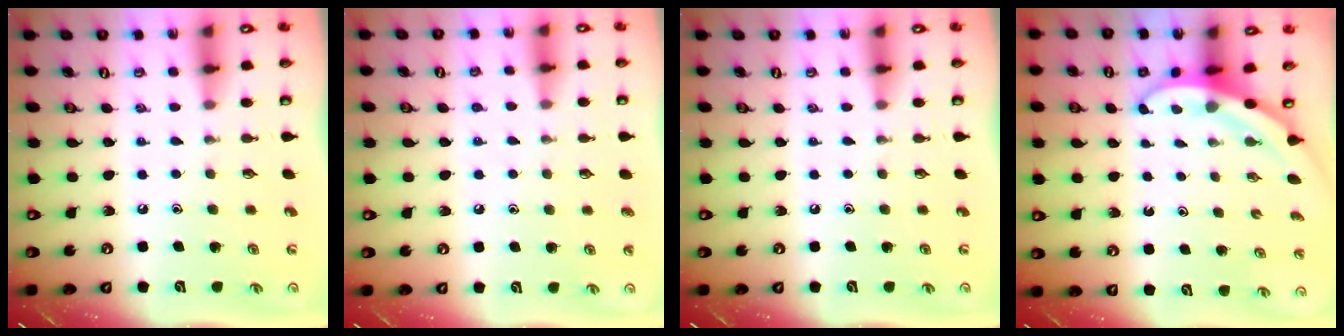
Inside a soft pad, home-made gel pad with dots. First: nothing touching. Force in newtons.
{"total": 3.5, "press": 3.5, "slide": 0.4}
{"total": 0.0}
{"total": 3.6, "press": 3.6, "slide": 0.2}